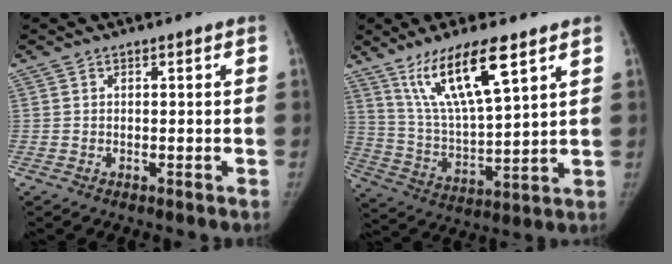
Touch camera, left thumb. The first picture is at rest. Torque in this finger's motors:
{"motor_torque": [0.22, 0.22, 1.69, -1.08, 0.18]}